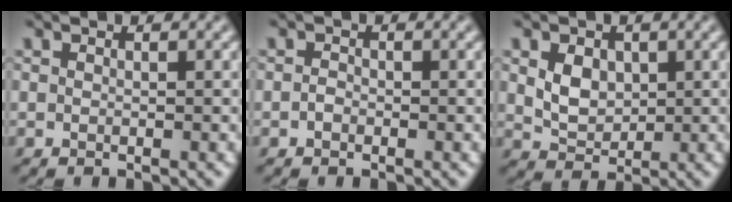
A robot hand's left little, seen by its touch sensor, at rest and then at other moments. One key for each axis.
{"total": 0.8, "fx": -0.5, "fy": 0.6, "fz": 0.4, "tx": -0.010, "ty": 0.000, "tz": -0.013}
{"total": 3.0, "fx": 0.5, "fy": 2.2, "fz": 1.9, "tx": -0.042, "ty": -0.002, "tz": 0.010}